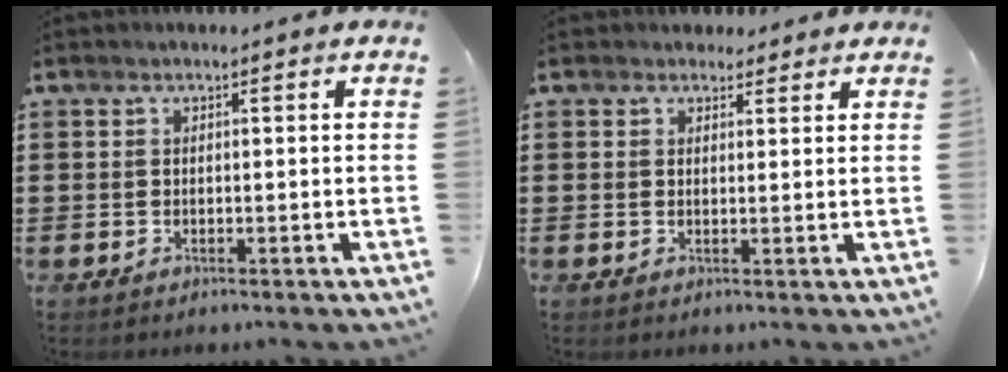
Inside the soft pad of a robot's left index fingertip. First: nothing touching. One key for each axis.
{"total": 2.1, "fx": 1.6, "fy": 1.3, "fz": 0.1, "tx": 0.000, "ty": 0.004, "tz": 0.029}